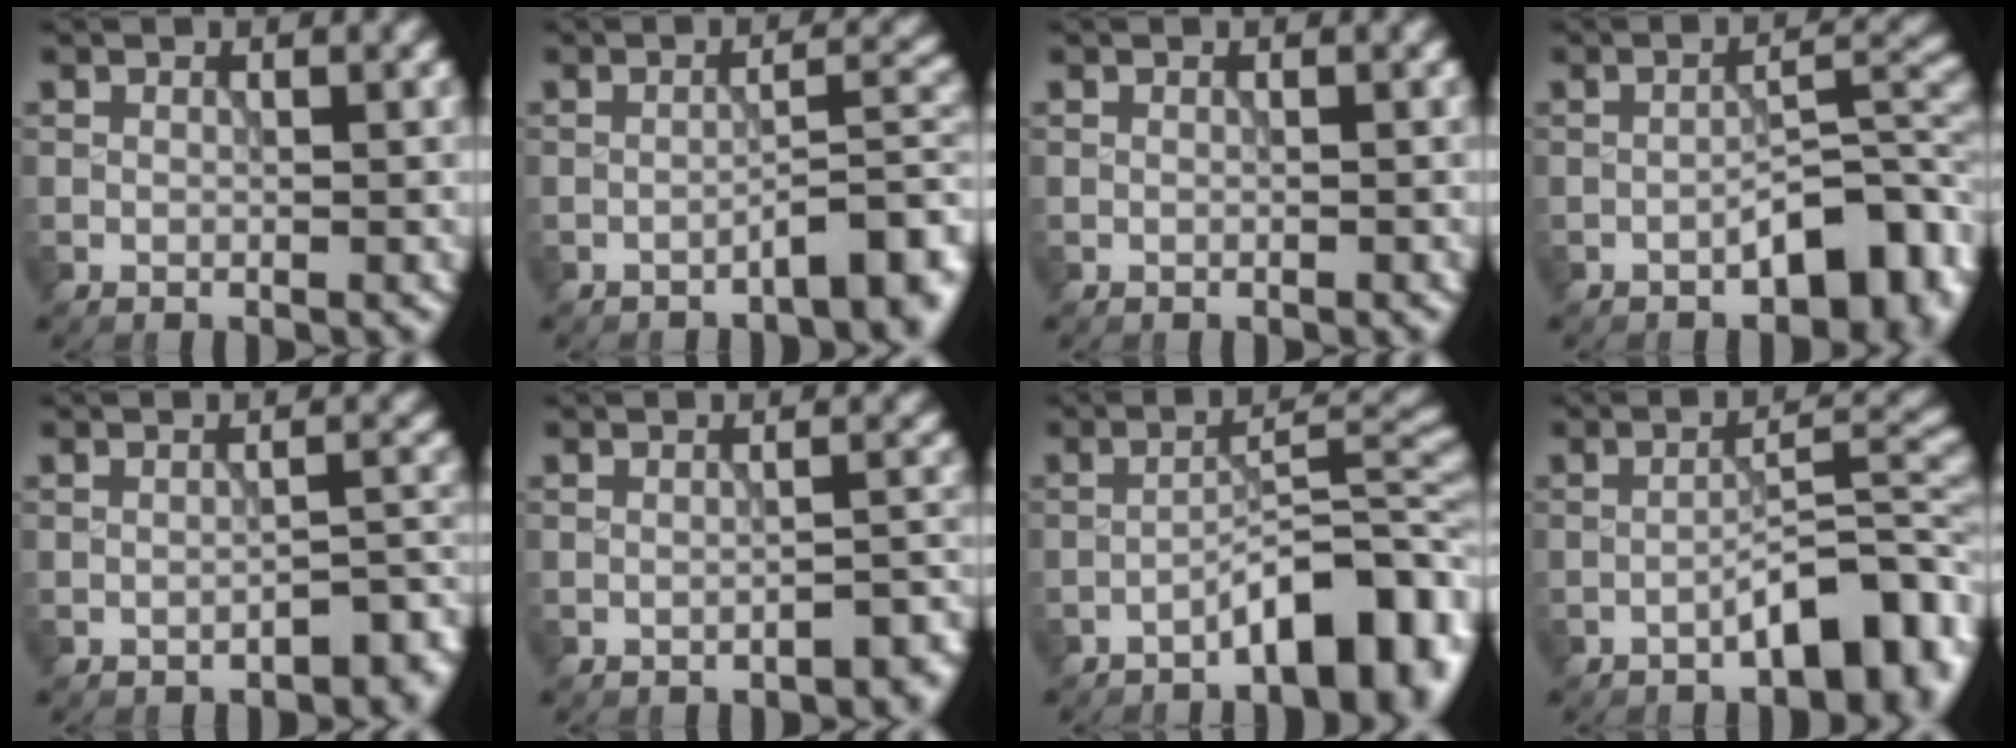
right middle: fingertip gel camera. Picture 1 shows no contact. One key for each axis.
{"total": 4.6, "fx": -2.7, "fy": 1.0, "fz": 3.6, "tx": -0.048, "ty": 0.013, "tz": -0.041}
{"total": 0.0}
{"total": 6.1, "fx": -3.0, "fy": 2.3, "fz": 4.8, "tx": -0.061, "ty": 0.017, "tz": -0.048}
{"total": 3.0, "fx": -2.3, "fy": 1.0, "fz": 1.8, "tx": -0.022, "ty": 0.006, "tz": -0.032}
{"total": 2.3, "fx": -1.9, "fy": 0.6, "fz": 1.3, "tx": -0.014, "ty": 0.007, "tz": -0.027}
{"total": 7.4, "fx": -4.3, "fy": 2.2, "fz": 5.6, "tx": -0.074, "ty": 0.020, "tz": -0.072}
{"total": 6.5, "fx": -3.5, "fy": 1.9, "fz": 5.1, "tx": -0.069, "ty": 0.019, "tz": -0.056}